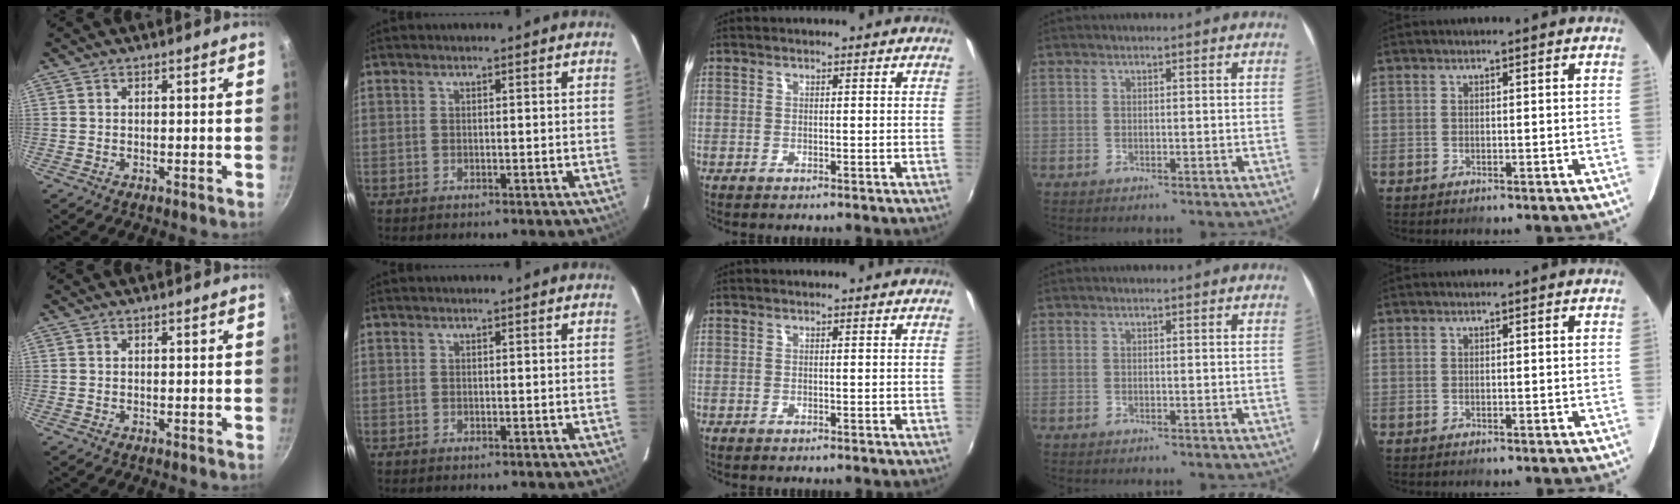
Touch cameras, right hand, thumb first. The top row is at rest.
{}